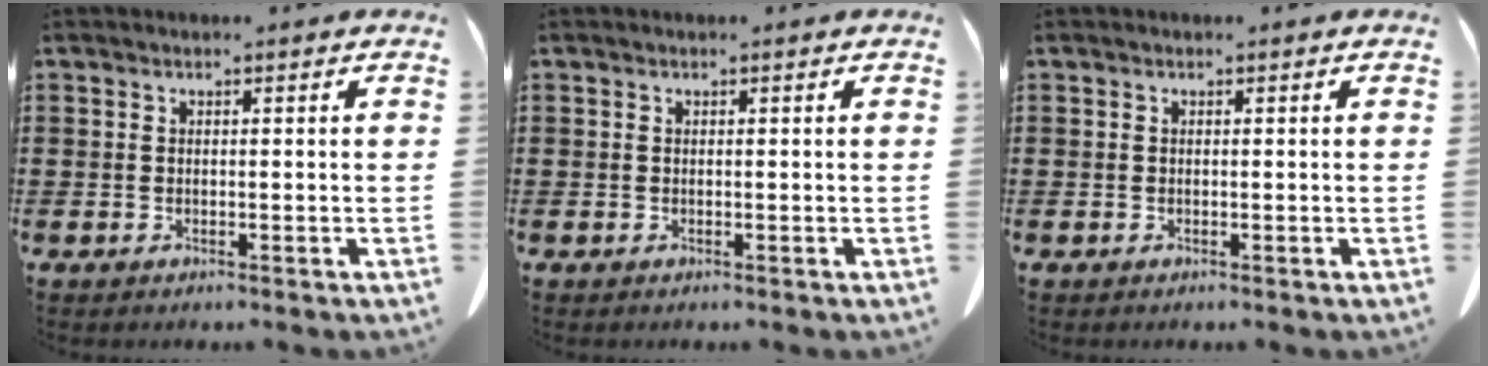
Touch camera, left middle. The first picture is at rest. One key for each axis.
{"total": 0.0}
{"total": 0.0}